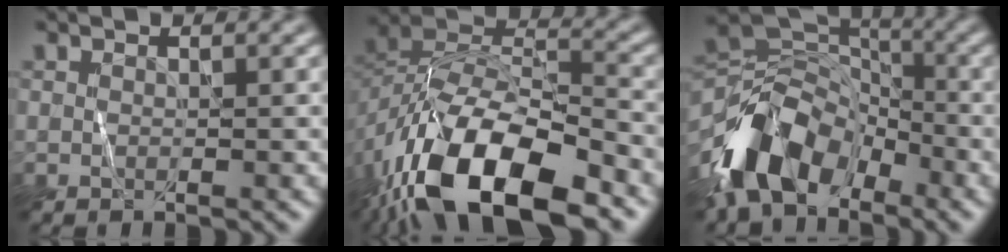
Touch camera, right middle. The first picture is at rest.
{"total": 14.1, "force": [-7.8, 6.6, 9.8], "torque": [-0.184, -0.004, -0.147]}
{"total": 8.6, "force": [-5.4, 5.0, 4.4], "torque": [-0.077, 0.006, -0.114]}